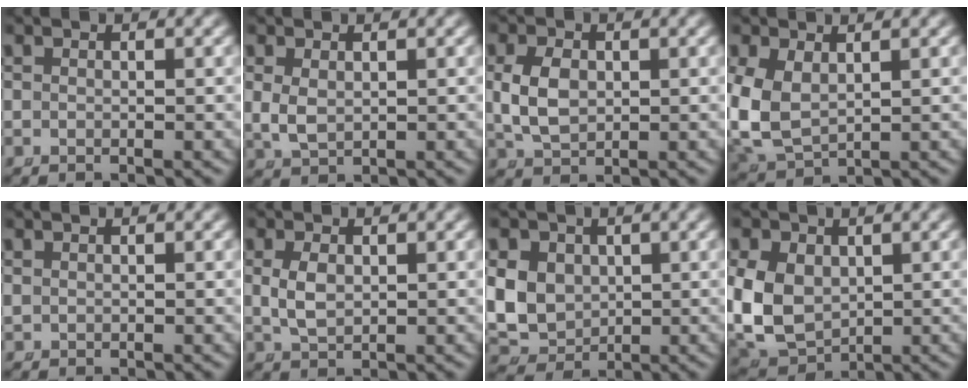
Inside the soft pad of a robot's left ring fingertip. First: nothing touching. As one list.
[{"total": 2.3, "force": [0.3, 1.8, 1.4], "torque": [-0.050, -0.021, 0.024]}, {"total": 3.8, "force": [0.1, 2.9, 2.6], "torque": [-0.067, -0.014, 0.017]}, {"total": 7.4, "force": [-0.1, 6.3, 3.8], "torque": [-0.133, -0.034, 0.017]}, {"total": 0.5, "force": [0.1, 0.5, 0.2], "torque": [-0.014, -0.006, 0.008]}, {"total": 2.3, "force": [0.2, 1.5, 1.8], "torque": [-0.047, -0.011, 0.017]}, {"total": 9.6, "force": [-0.2, 8.7, 4.0], "torque": [-0.119, -0.040, 0.008]}, {"total": 11.2, "force": [-1.1, 9.9, 5.1], "torque": [-0.156, -0.048, -0.002]}]